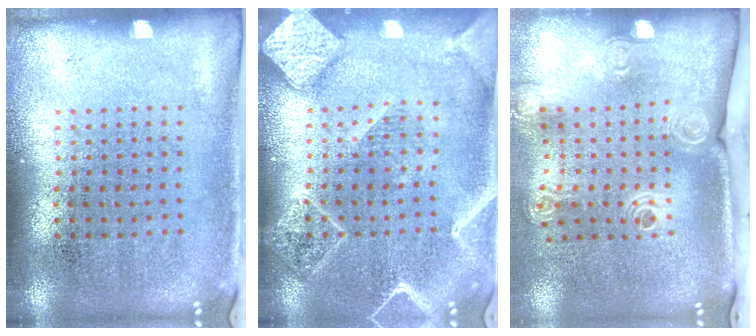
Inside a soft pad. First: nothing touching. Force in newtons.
{"total": 2.3, "press": 2.2, "slide": 0.3}
{"total": 2.0, "press": 1.5, "slide": 1.4}